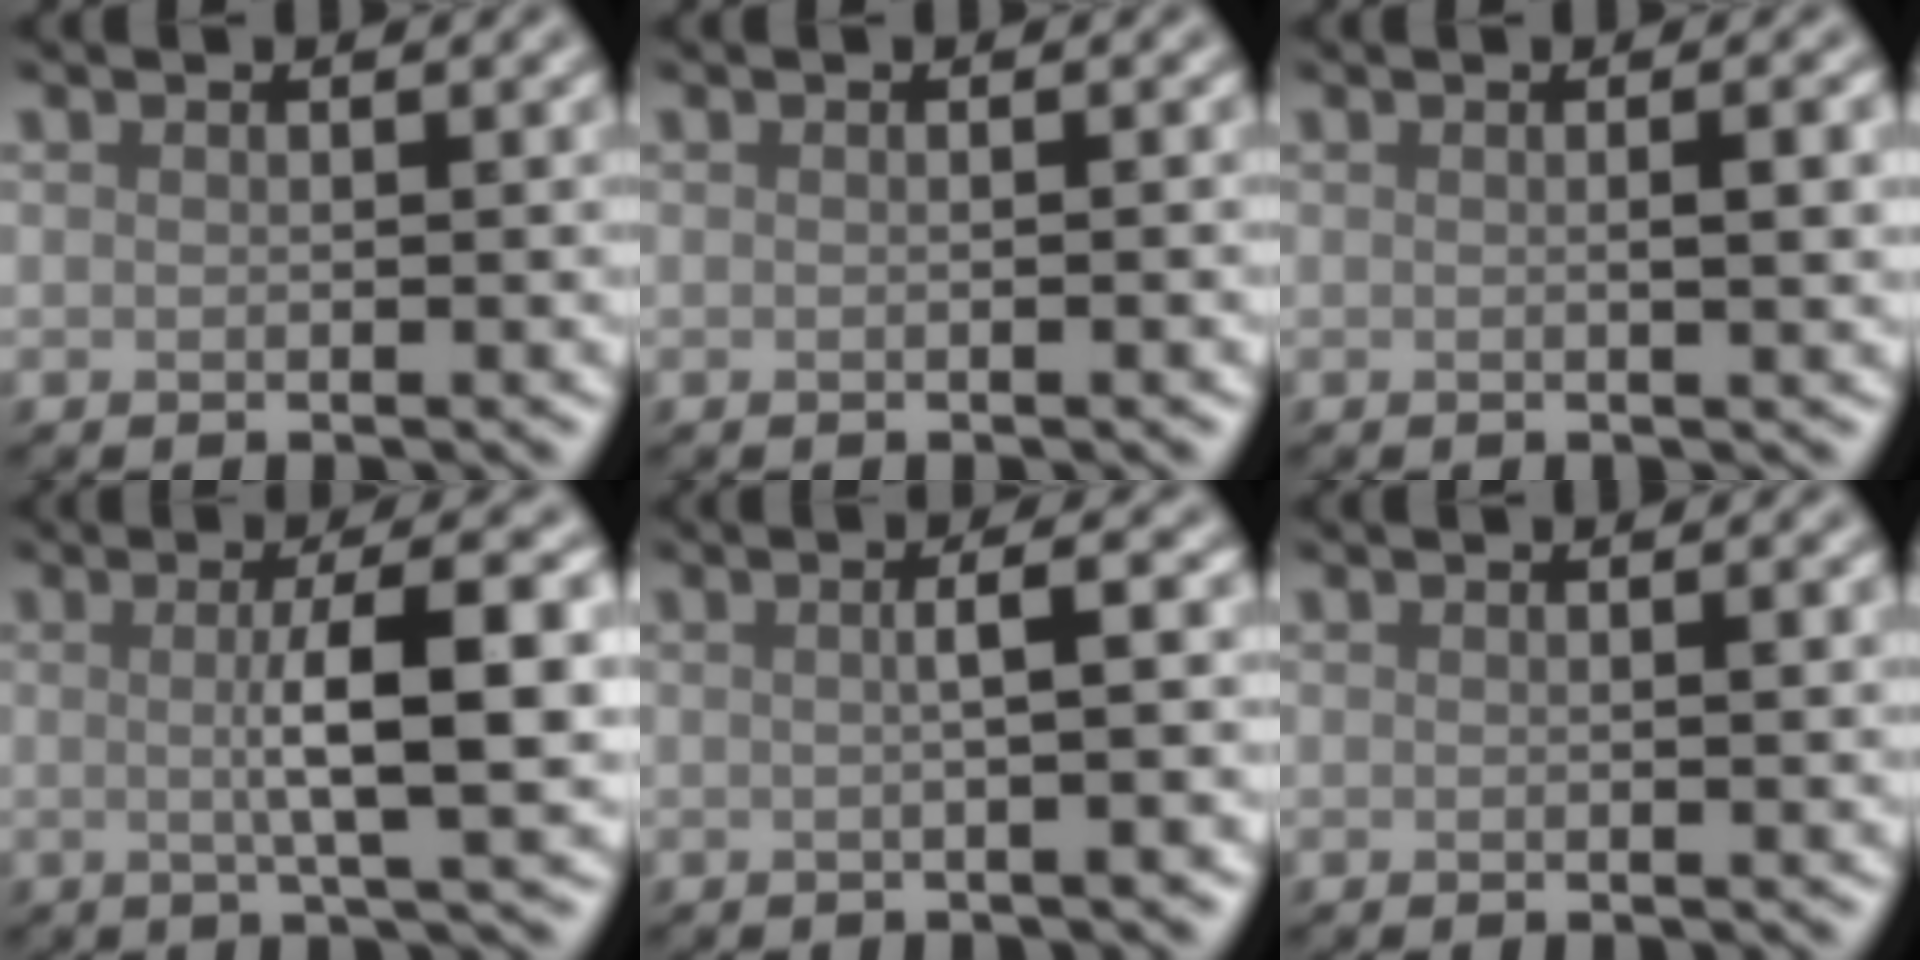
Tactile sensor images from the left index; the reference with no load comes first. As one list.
[{"total": 0.7, "force": [-0.1, 0.1, 0.6], "torque": [-0.006, 0.001, -0.003]}, {"total": 2.4, "force": [0.1, 0.6, 2.3], "torque": [-0.028, 0.004, -0.002]}, {"total": 7.2, "force": [0.3, 1.5, 7.0], "torque": [-0.102, 0.009, 0.001]}, {"total": 4.1, "force": [0.2, 1.5, 3.8], "torque": [-0.024, 0.014, -0.013]}, {"total": 0.8, "force": [0.1, 0.1, 0.8], "torque": [-0.010, 0.002, 0.001]}]